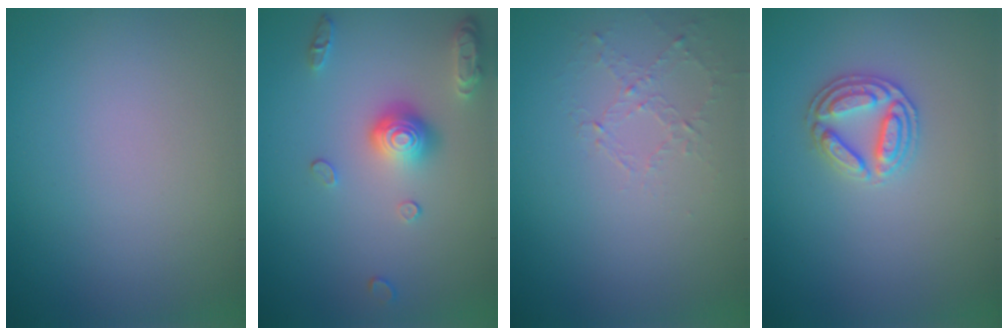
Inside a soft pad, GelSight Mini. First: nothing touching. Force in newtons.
{"total": 3.1, "press": 2.7, "slide": 1.6}
{"total": 1.0, "press": 0.4, "slide": 0.9}
{"total": 2.8, "press": 2.8, "slide": 0.3}